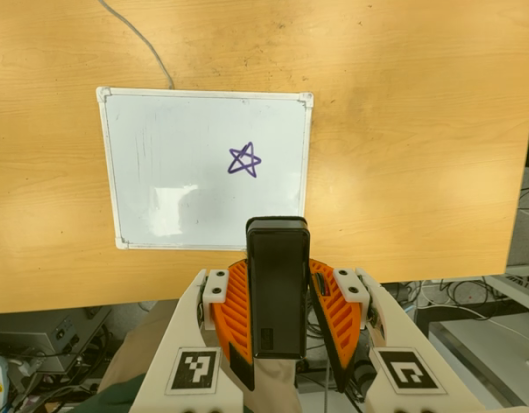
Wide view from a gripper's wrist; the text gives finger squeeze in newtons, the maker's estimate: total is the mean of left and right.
{"total": 4.9, "left": 3.7, "right": 6.1}